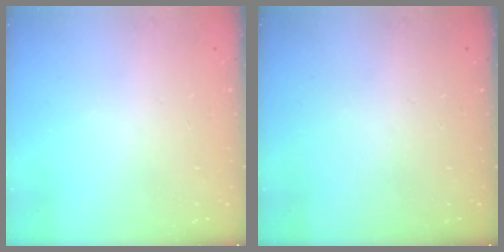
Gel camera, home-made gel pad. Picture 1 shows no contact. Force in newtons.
{"total": 0.0}